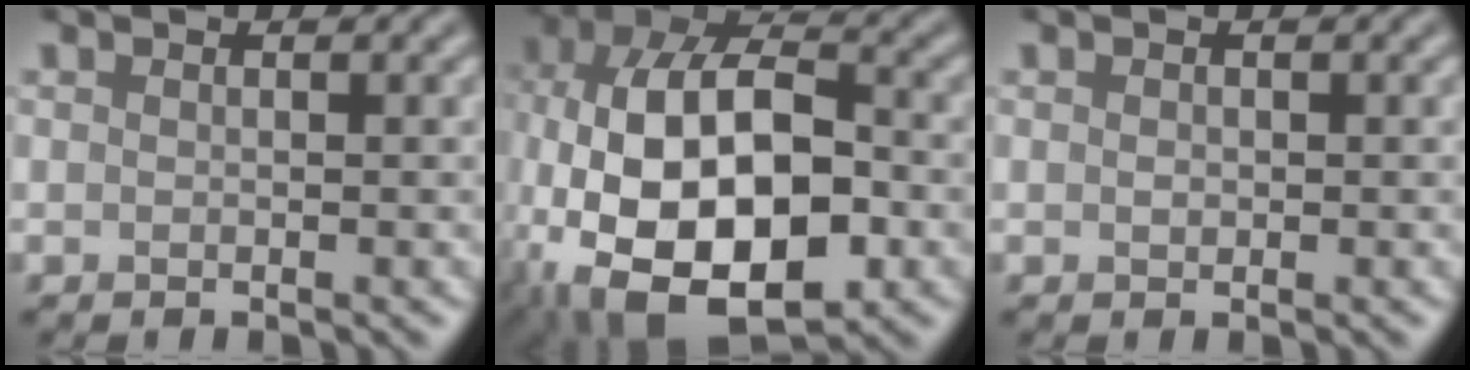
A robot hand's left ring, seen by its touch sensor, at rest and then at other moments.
{"total": 15.9, "force": [-4.4, 8.9, 12.5], "torque": [-0.232, -0.005, -0.080]}
{"total": 0.5, "force": [0.1, 0.4, 0.3], "torque": [-0.006, -0.001, 0.000]}